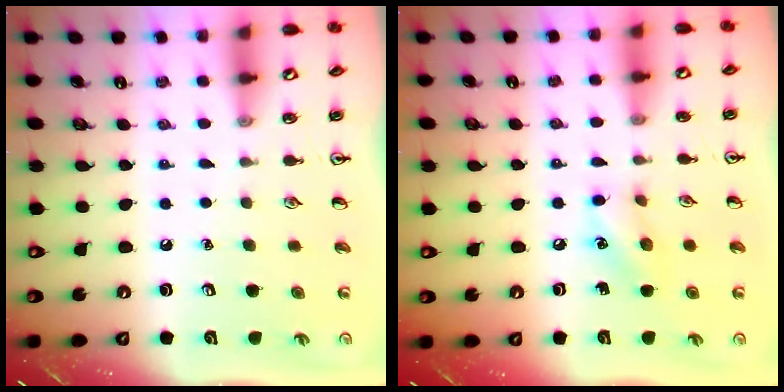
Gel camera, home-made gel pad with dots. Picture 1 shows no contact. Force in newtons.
{"total": 8.4, "press": 8.3, "slide": 1.2}